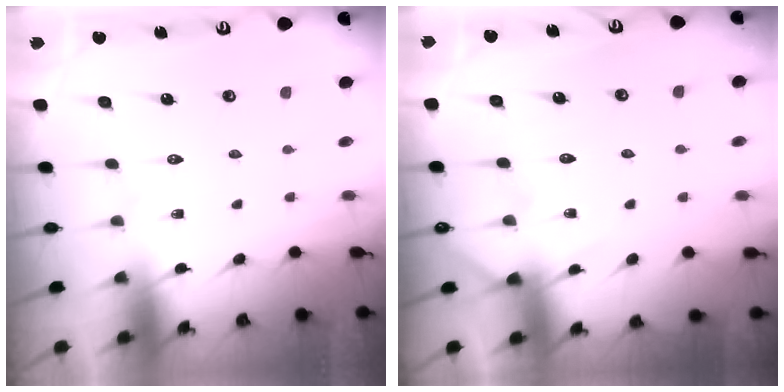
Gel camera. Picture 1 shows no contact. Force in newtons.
{"total": 4.1, "press": 4.1, "slide": 0.5}